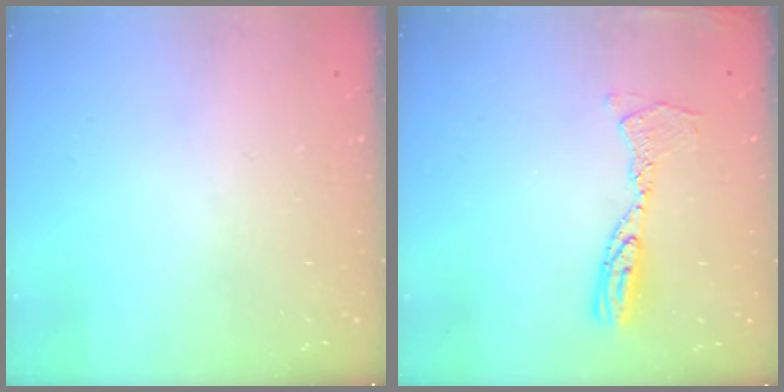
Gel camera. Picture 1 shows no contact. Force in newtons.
{"total": 10.3, "press": 10.3, "slide": 1.0}